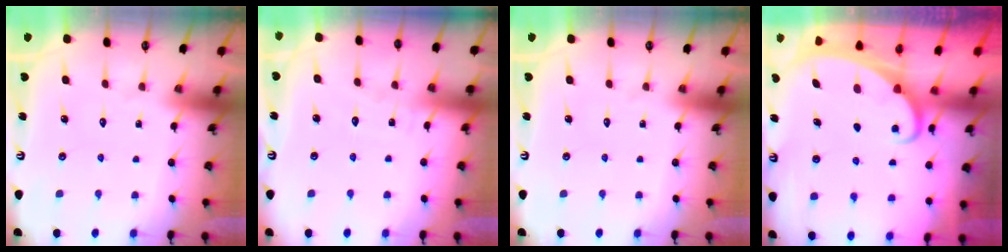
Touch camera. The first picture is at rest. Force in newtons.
{"total": 3.3, "press": 3.3, "slide": 0.4}
{"total": 0.0}
{"total": 2.1, "press": 2.1, "slide": 0.3}